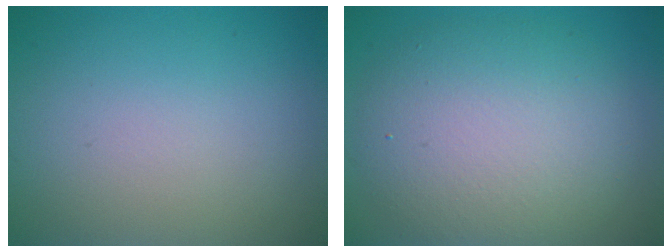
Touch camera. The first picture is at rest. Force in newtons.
{"total": 7.9, "press": 7.8, "slide": 0.7}